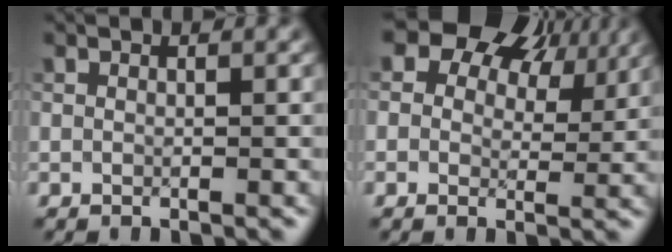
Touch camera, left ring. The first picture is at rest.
{"total": 9.6, "force": [5.7, 5.8, 5.3], "torque": [-0.081, 0.025, 0.075]}